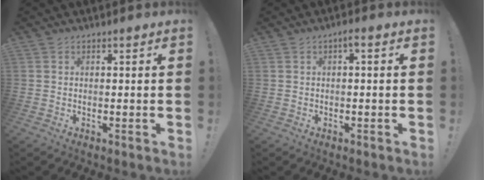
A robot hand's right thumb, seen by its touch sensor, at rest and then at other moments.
{"total": 1.7, "force": [-0.3, 0.2, 1.7], "torque": [-0.031, 0.006, -0.009]}